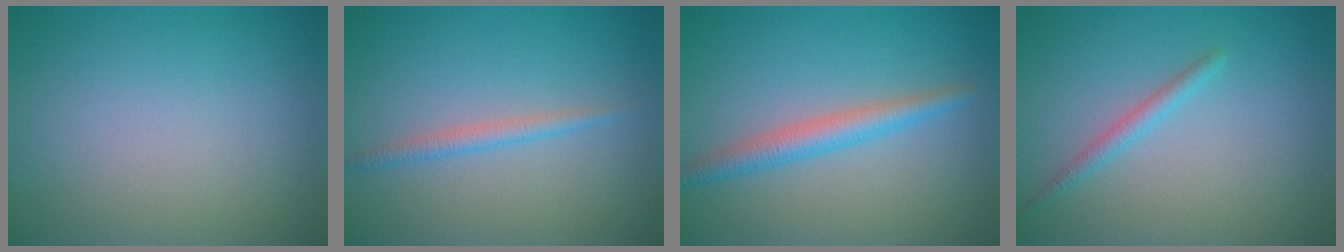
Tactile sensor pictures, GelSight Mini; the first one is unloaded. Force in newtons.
{"total": 1.5, "press": 1.5, "slide": 0.1}
{"total": 2.7, "press": 2.7, "slide": 0.1}
{"total": 1.5, "press": 1.5, "slide": 0.0}